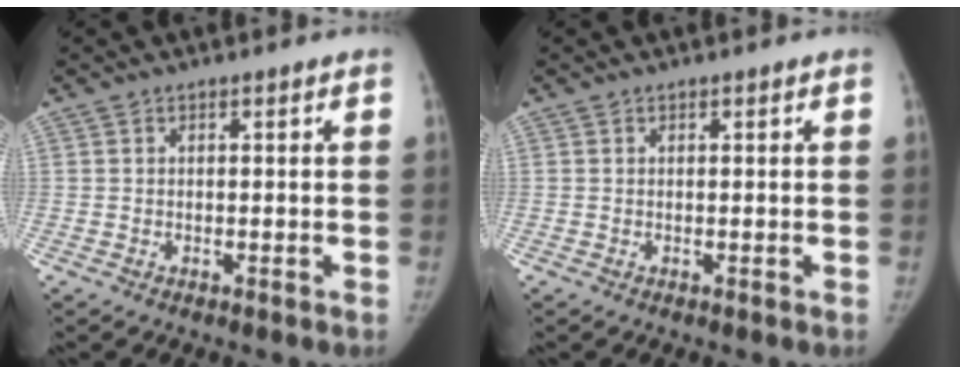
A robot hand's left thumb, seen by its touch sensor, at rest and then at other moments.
{"total": 0.0}